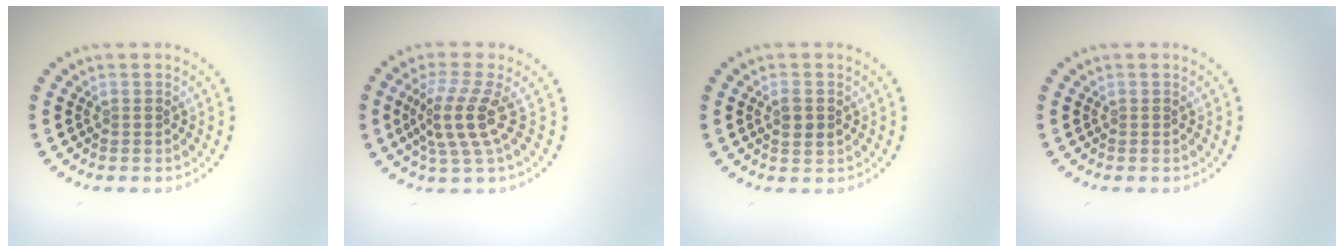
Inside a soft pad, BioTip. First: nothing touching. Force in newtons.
{"total": 3.7, "press": 2.8, "slide": 2.5}
{"total": 1.7, "press": 1.7, "slide": 0.4}
{"total": 0.0}